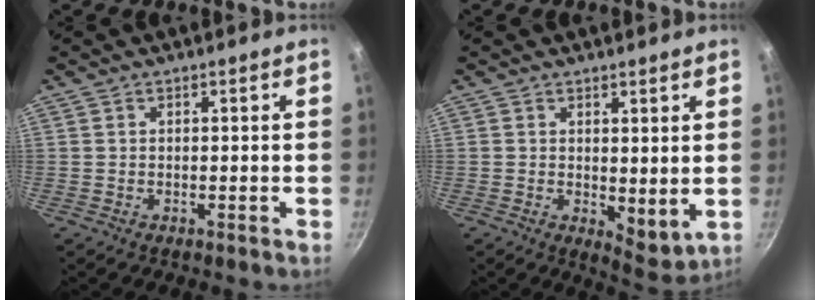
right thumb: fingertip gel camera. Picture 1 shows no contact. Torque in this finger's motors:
{"motor_torque": [-0.48, -0.06, -0.20, -0.06, 0.03]}